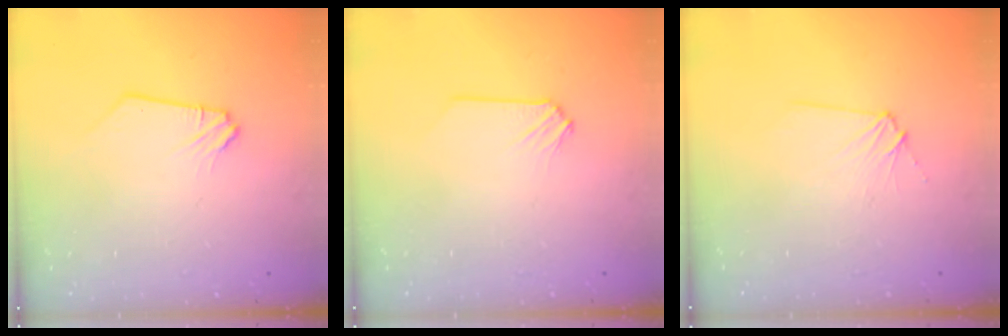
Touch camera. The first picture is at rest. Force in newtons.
{"total": 0.0}
{"total": 3.5, "press": 3.5, "slide": 0.5}